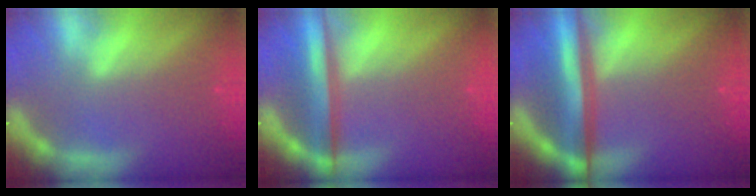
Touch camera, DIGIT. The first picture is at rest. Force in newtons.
{"total": 5.5}
{"total": 7.6}